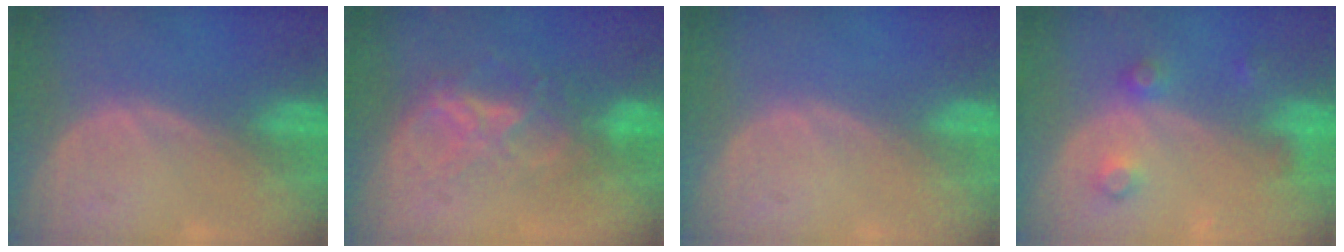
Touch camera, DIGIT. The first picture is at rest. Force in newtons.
{"total": 6.5, "press": 6.2, "slide": 1.9}
{"total": 0.0}
{"total": 4.0, "press": 3.6, "slide": 1.8}